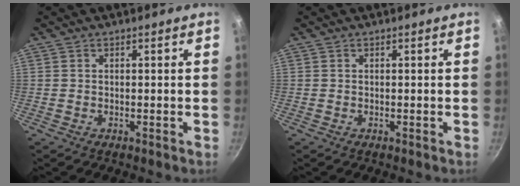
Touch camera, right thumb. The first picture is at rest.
{"total": 0.0}